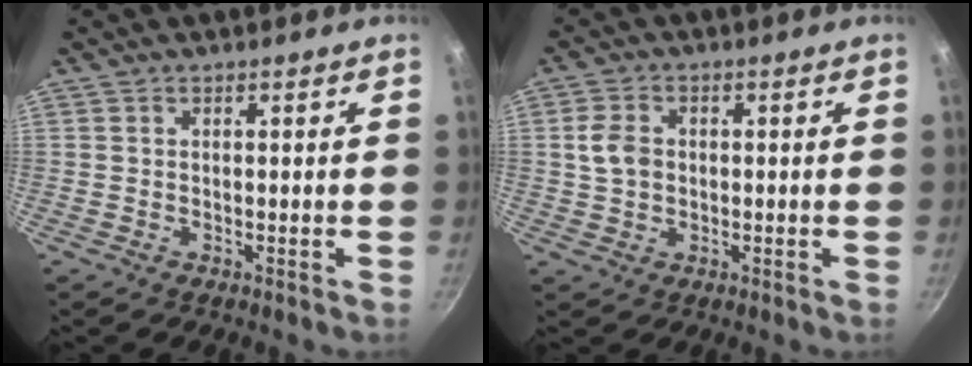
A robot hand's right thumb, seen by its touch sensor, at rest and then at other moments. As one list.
[{"total": 4.9, "force": [0.4, 3.8, 3.2], "torque": [-0.053, 0.005, 0.003]}]